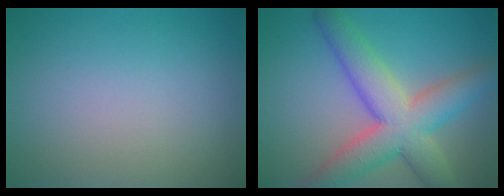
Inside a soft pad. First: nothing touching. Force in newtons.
{"total": 8.2, "press": 8.1, "slide": 0.4}